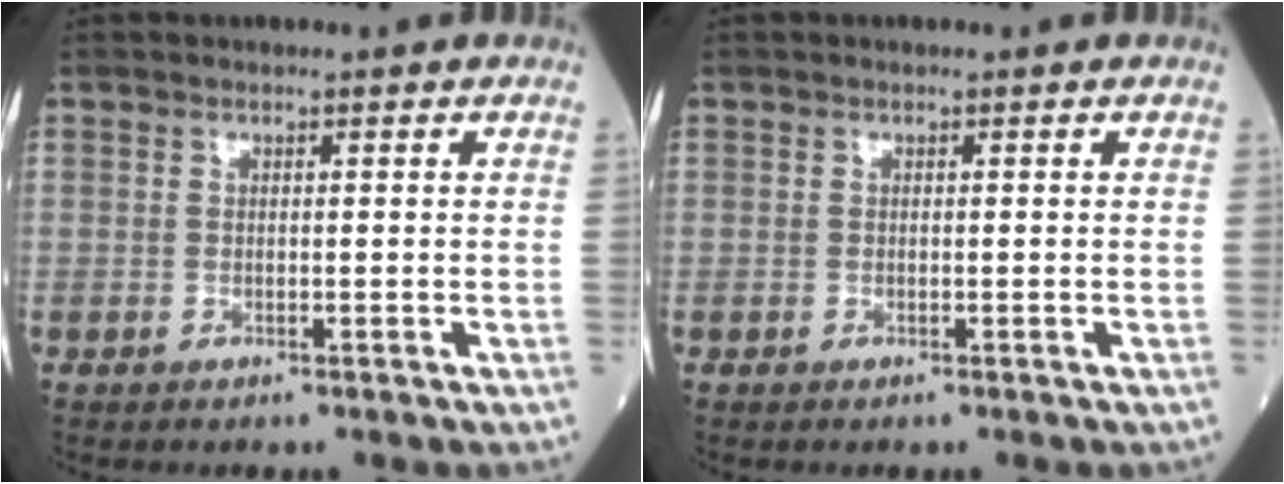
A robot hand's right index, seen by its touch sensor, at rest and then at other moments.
{"total": 0.0}